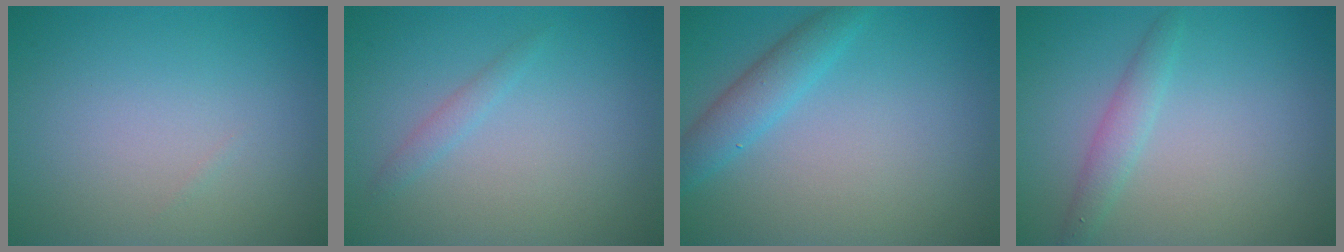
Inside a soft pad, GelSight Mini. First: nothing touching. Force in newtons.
{"total": 1.0, "press": 1.0, "slide": 0.0}
{"total": 2.9, "press": 2.9, "slide": 0.2}
{"total": 1.8, "press": 1.8, "slide": 0.0}